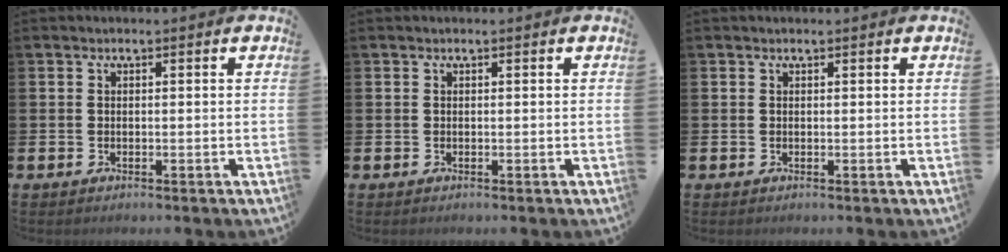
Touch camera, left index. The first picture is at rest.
{"total": 0.0}
{"total": 0.0}